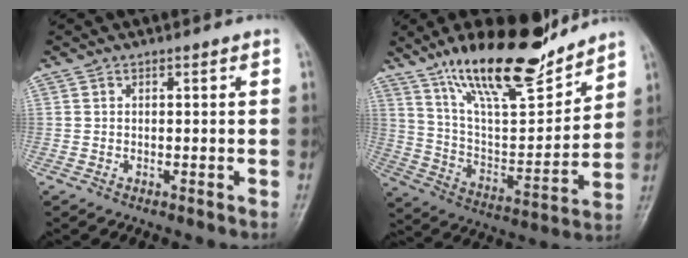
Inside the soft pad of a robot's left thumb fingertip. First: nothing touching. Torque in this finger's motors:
{"motor_torque": [0.29, 0.08, 1.45, -1.31, 0.35]}